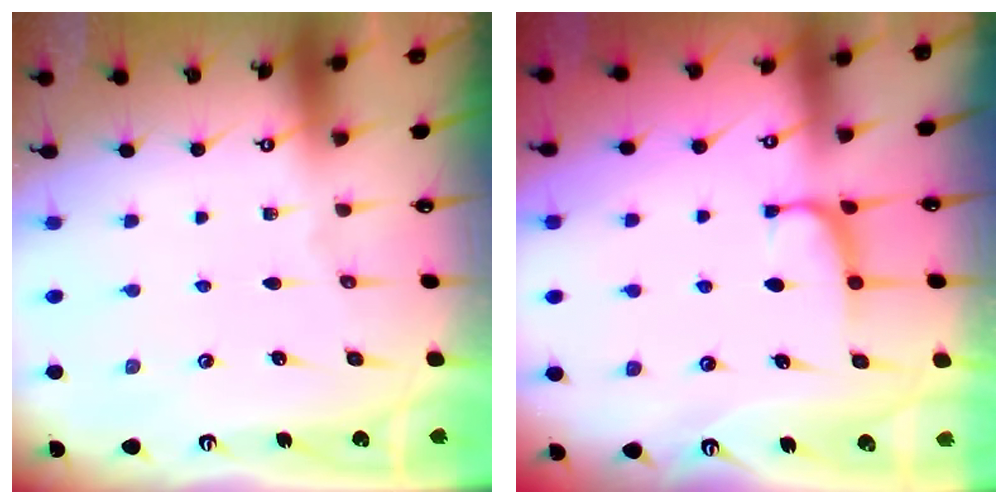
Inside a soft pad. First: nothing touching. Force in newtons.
{"total": 0.6, "press": 0.1, "slide": 0.6}